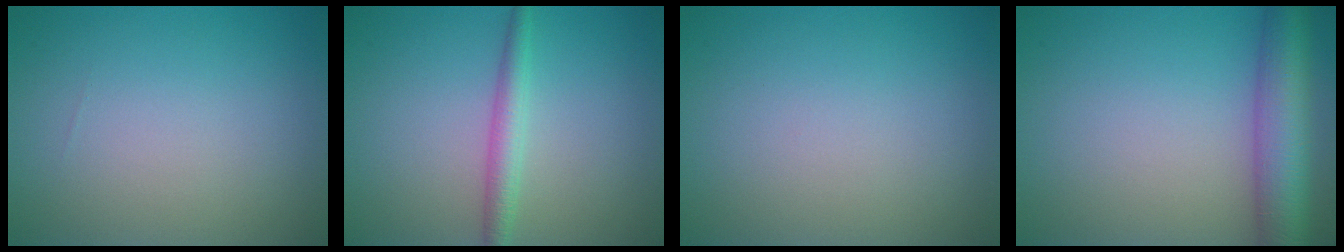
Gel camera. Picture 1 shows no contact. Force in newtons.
{"total": 2.3, "press": 2.3, "slide": 0.0}
{"total": 0.0}
{"total": 7.1, "press": 7.1, "slide": 0.2}